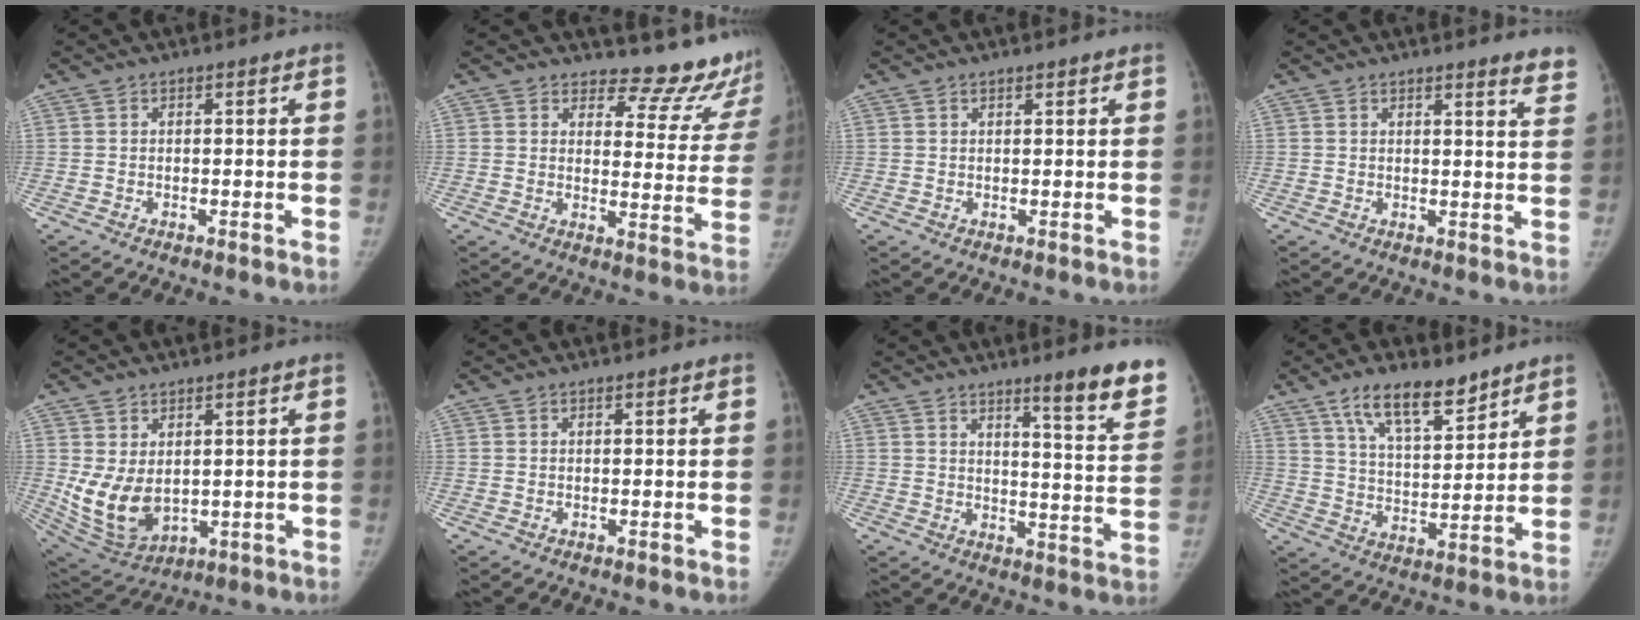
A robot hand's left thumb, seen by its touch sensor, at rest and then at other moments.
{"total": 12.8, "force": [12.3, 3.1, 1.1], "torque": [0.034, -0.139, 0.132]}
{"total": 0.8, "force": [0.7, 0.2, 0.4], "torque": [-0.006, -0.004, 0.012]}
{"total": 5.1, "force": [4.6, 0.4, 2.2], "torque": [-0.015, -0.028, 0.037]}
{"total": 10.1, "force": [1.0, 6.7, 7.6], "torque": [-0.134, -0.019, 0.047]}
{"total": 0.0}
{"total": 12.7, "force": [8.8, 1.1, 9.2], "torque": [-0.097, -0.064, 0.117]}
{"total": 12.5, "force": [8.7, 4.6, 7.7], "torque": [-0.107, -0.051, 0.157]}